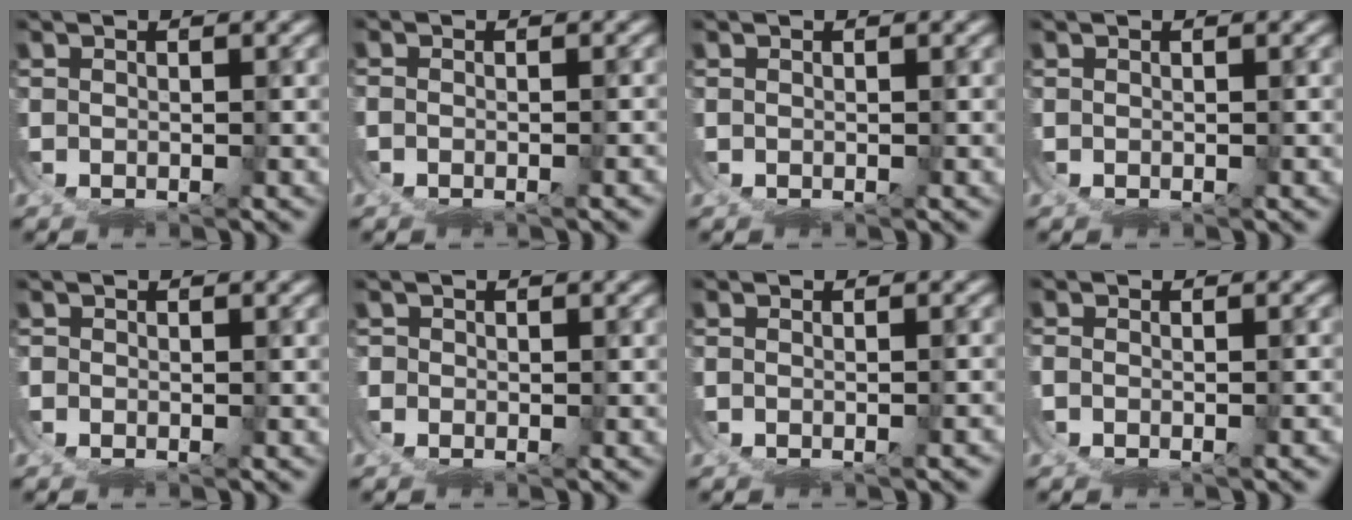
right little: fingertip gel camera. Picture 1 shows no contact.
{"total": 1.2, "force": [-1.1, 0.4, 0.4], "torque": [-0.010, -0.005, -0.016]}
{"total": 0.0}
{"total": 0.0}
{"total": 1.0, "force": [-0.6, 0.7, 0.0], "torque": [-0.006, -0.008, -0.009]}
{"total": 1.2, "force": [-0.5, 1.1, -0.2], "torque": [-0.005, -0.008, -0.007]}
{"total": 1.0, "force": [-1.0, 0.1, 0.3], "torque": [-0.006, -0.003, -0.014]}
{"total": 1.6, "force": [-1.3, 0.8, 0.6], "torque": [-0.016, -0.008, -0.018]}